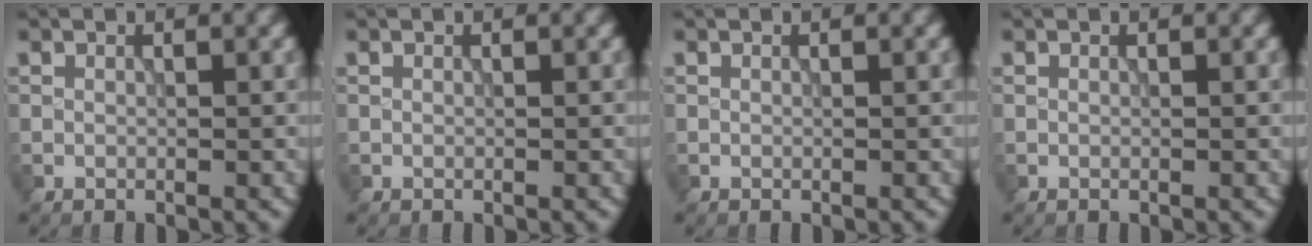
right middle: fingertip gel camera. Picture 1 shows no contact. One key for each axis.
{"total": 0.0}
{"total": 0.0}
{"total": 0.0}